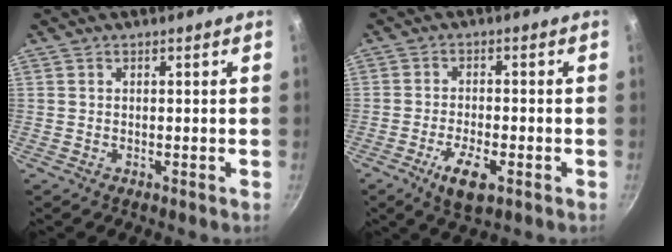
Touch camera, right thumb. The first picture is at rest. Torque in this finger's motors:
{"motor_torque": [0.85, 1.05, 0.51, -0.65, 0.03]}